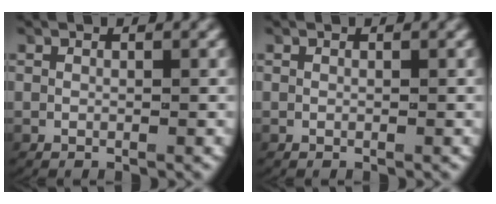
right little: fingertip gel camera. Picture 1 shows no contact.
{"total": 0.0}